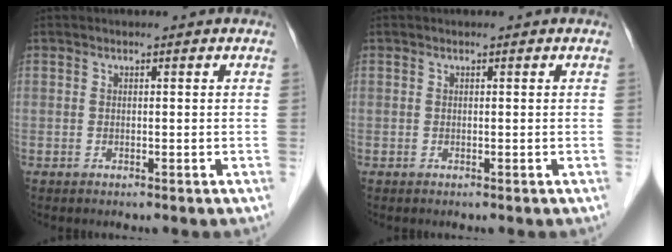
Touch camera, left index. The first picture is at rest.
{"total": 0.0}